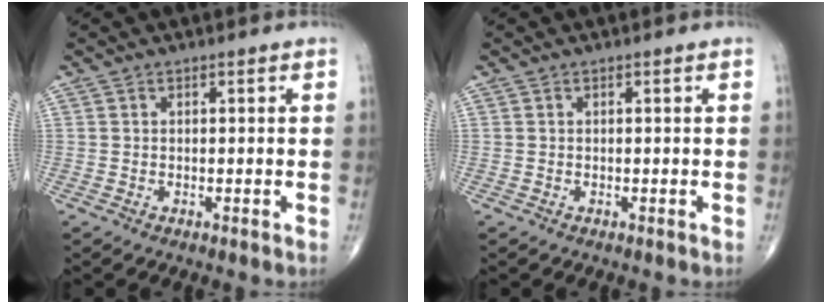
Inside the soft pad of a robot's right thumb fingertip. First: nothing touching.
{"total": 0.0}